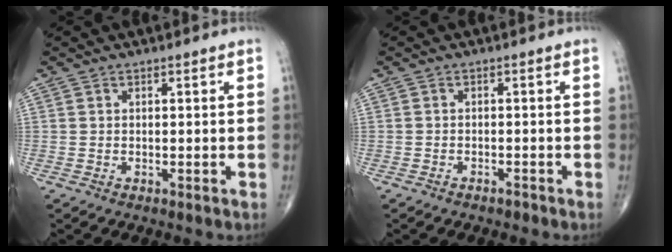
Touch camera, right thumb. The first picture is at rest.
{"total": 1.0, "force": [-0.9, 0.4, 0.2], "torque": [-0.002, 0.004, -0.017]}